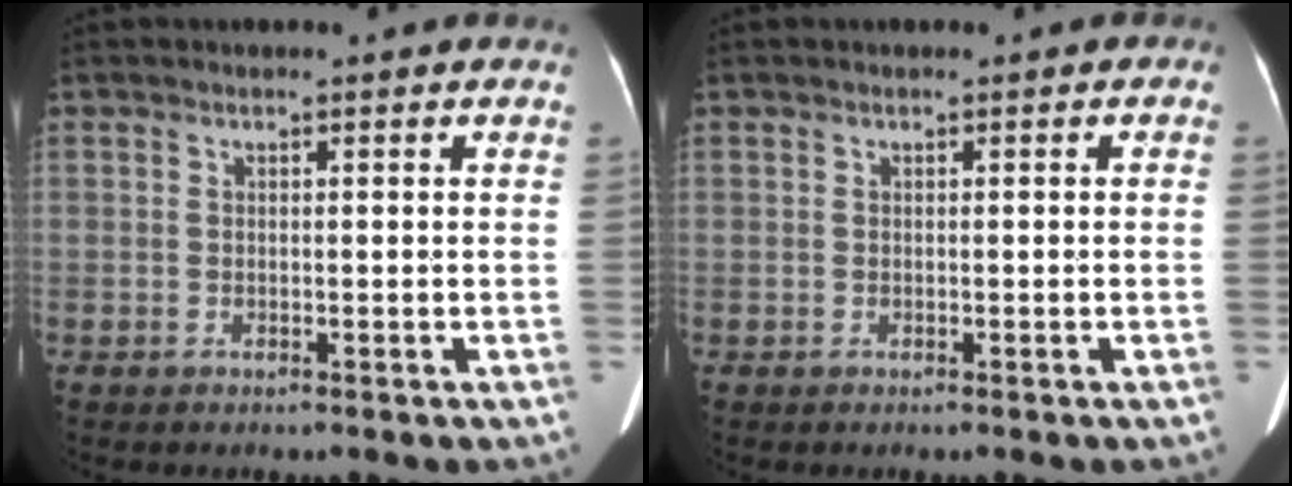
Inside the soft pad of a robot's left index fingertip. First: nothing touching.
{"total": 0.0}